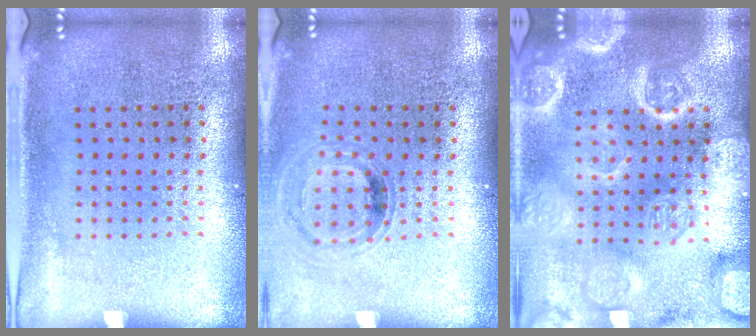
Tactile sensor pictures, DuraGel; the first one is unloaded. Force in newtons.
{"total": 0.8, "press": 0.7, "slide": 0.2}
{"total": 6.1, "press": 6.1, "slide": 0.8}